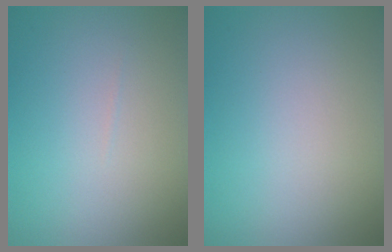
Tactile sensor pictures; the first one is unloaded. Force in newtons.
{"total": 0.0}